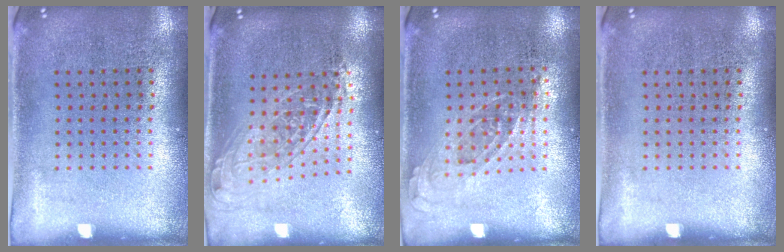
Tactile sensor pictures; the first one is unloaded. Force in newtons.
{"total": 1.5, "press": 1.3, "slide": 0.8}
{"total": 0.7, "press": 0.7, "slide": 0.3}
{"total": 0.0}